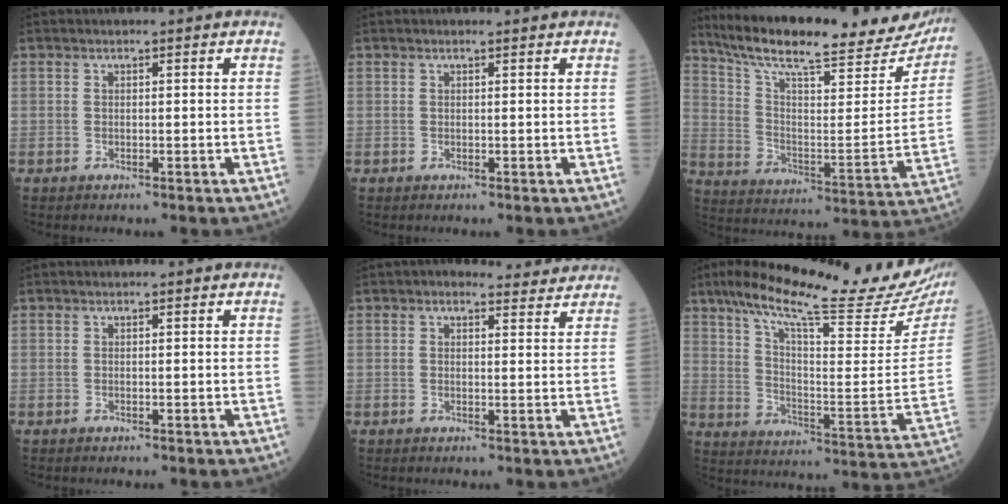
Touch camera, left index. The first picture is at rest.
{"total": 0.8, "force": [0.8, 0.0, 0.1], "torque": [-0.004, 0.002, 0.012]}
{"total": 27.9, "force": [24.8, 4.3, 12.1], "torque": [-0.198, -0.061, 0.341]}
{"total": 0.0}
{"total": 4.1, "force": [3.9, 1.4, 0.5], "torque": [0.005, 0.008, 0.035]}
{"total": 26.0, "force": [21.3, 1.9, 14.8], "torque": [-0.232, -0.046, 0.294]}